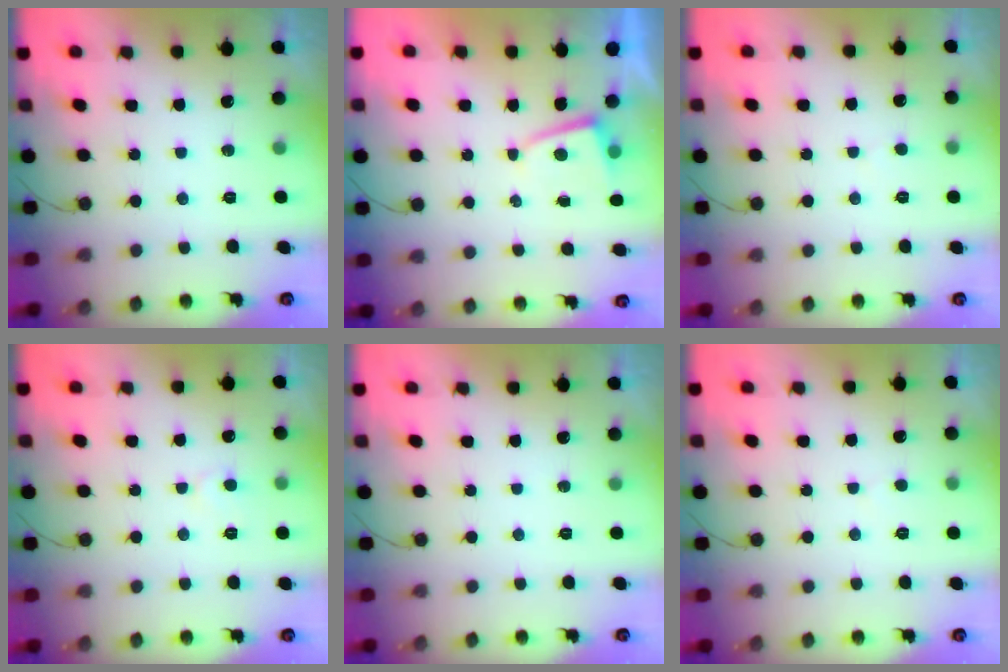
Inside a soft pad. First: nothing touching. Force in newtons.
{"total": 1.2, "press": 1.2, "slide": 0.2}
{"total": 1.8, "press": 1.8, "slide": 0.2}
{"total": 4.0, "press": 4.0, "slide": 0.4}
{"total": 0.0}
{"total": 1.8, "press": 1.8, "slide": 0.2}